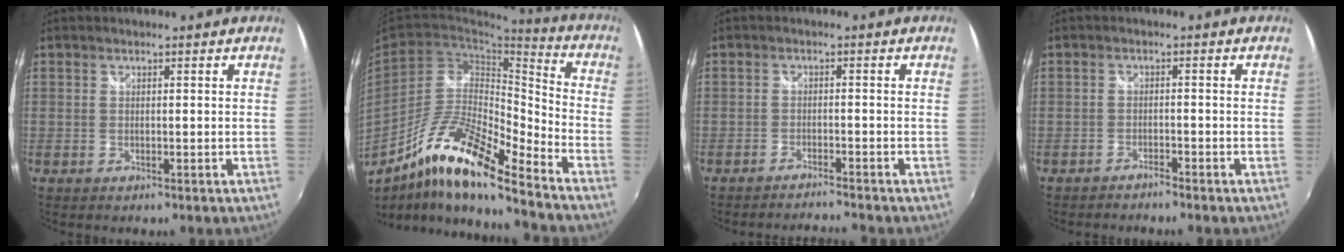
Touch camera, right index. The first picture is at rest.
{"total": 16.6, "force": [-11.8, 2.6, 11.4], "torque": [-0.213, -0.005, -0.231]}
{"total": 3.8, "force": [-3.7, -0.2, 0.7], "torque": [-0.029, -0.006, -0.065]}
{"total": 2.0, "force": [-2.0, 0.3, 0.5], "torque": [-0.023, -0.005, -0.036]}